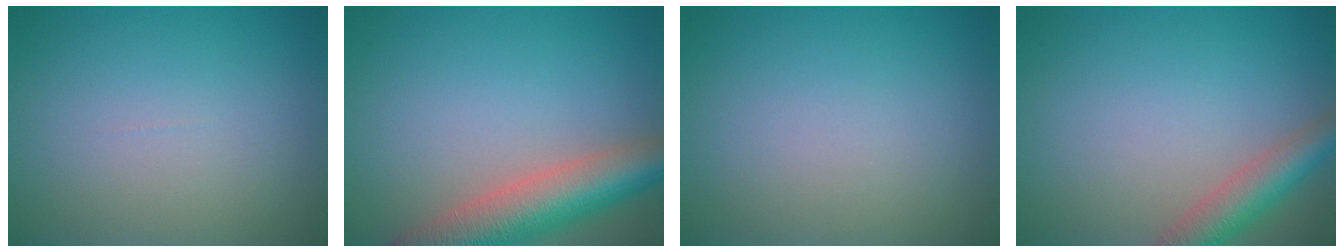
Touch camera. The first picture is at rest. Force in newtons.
{"total": 7.6, "press": 7.6, "slide": 0.5}
{"total": 0.0}
{"total": 4.3, "press": 4.2, "slide": 0.2}